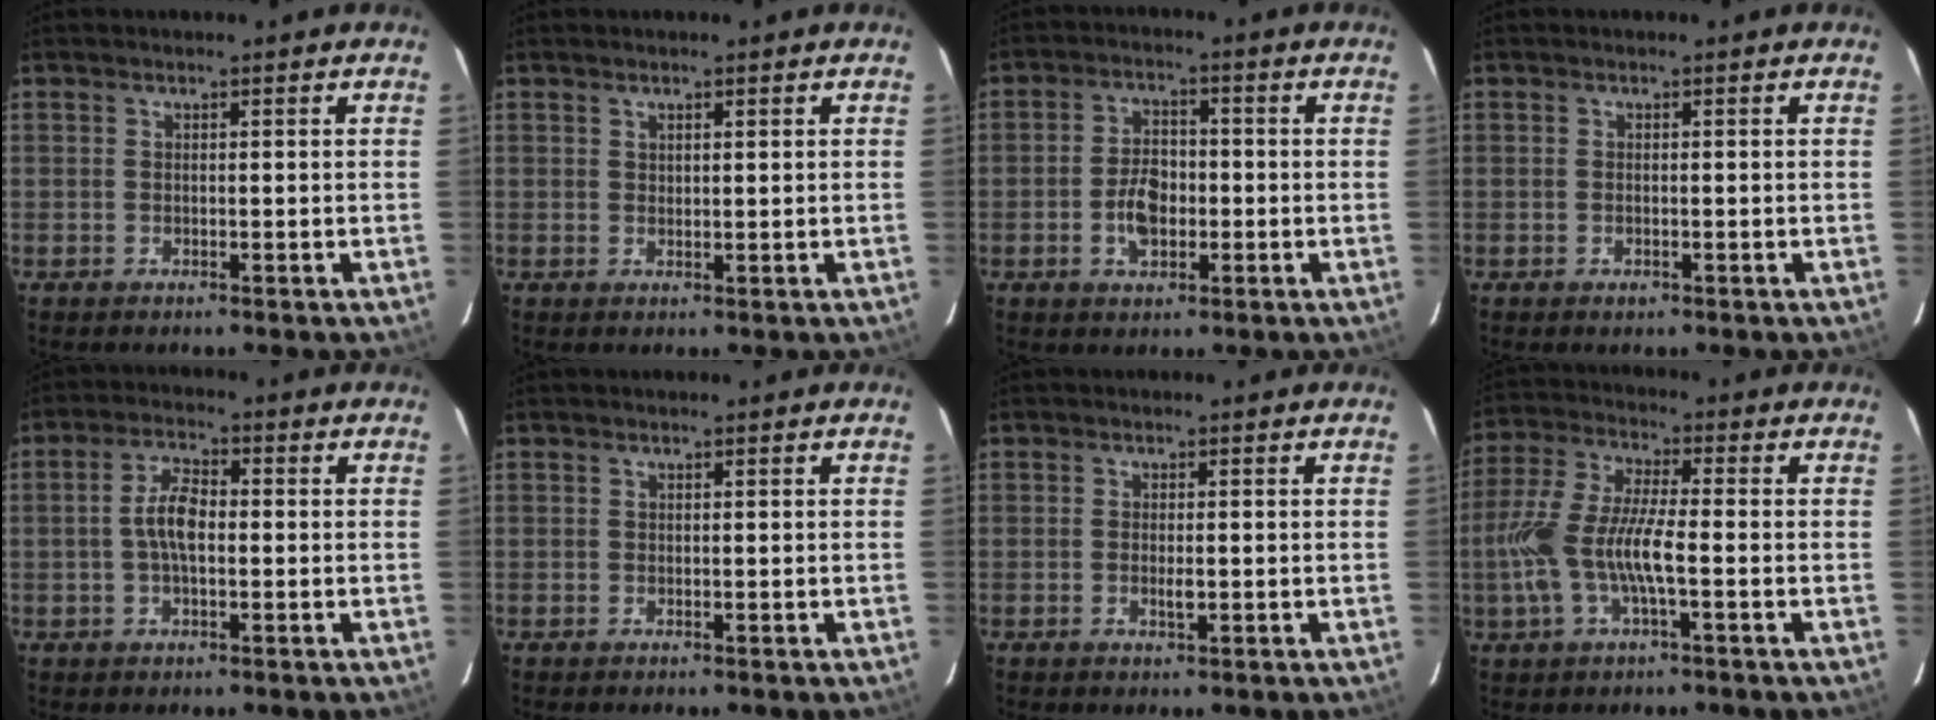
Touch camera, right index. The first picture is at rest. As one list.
[{"total": 1.1, "force": [0.8, 0.5, 0.4], "torque": [-0.004, 0.002, 0.015]}, {"total": 6.5, "force": [-1.6, 4.1, 4.9], "torque": [-0.093, 0.011, -0.023]}, {"total": 0.9, "force": [-0.4, 0.6, 0.5], "torque": [-0.008, 0.000, -0.006]}, {"total": 5.6, "force": [-0.4, 2.4, 5.0], "torque": [-0.101, 0.012, -0.007]}, {"total": 0.0}, {"total": 2.0, "force": [-0.4, 0.8, 1.7], "torque": [-0.031, -0.001, -0.007]}, {"total": 11.9, "force": [-2.7, 3.0, 11.1], "torque": [-0.243, 0.000, -0.052]}]